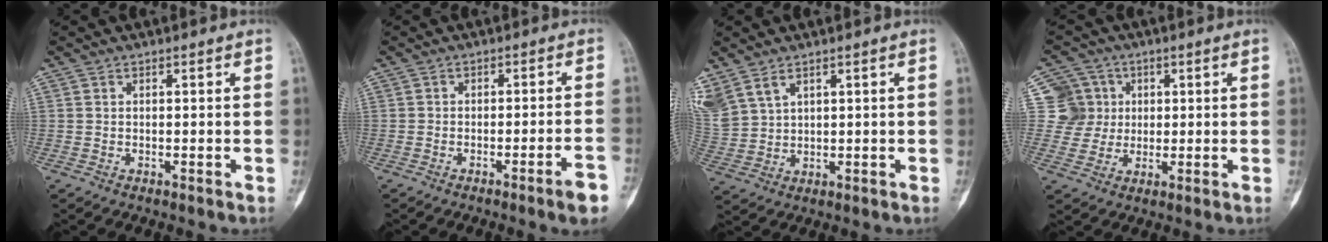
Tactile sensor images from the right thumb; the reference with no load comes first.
{"total": 5.0, "force": [-2.9, 0.0, 4.0], "torque": [-0.054, 0.017, -0.044]}
{"total": 9.2, "force": [5.4, 5.6, 4.9], "torque": [-0.124, -0.005, 0.129]}
{"total": 8.0, "force": [2.0, 7.7, 0.4], "torque": [0.036, 0.002, 0.037]}